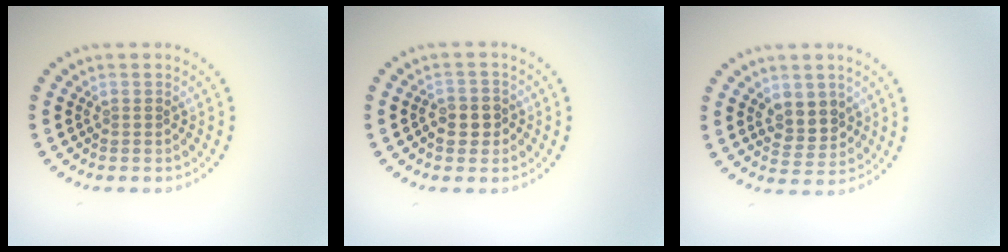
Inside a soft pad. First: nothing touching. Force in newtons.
{"total": 2.5, "press": 2.4, "slide": 0.6}
{"total": 3.0, "press": 2.8, "slide": 0.8}